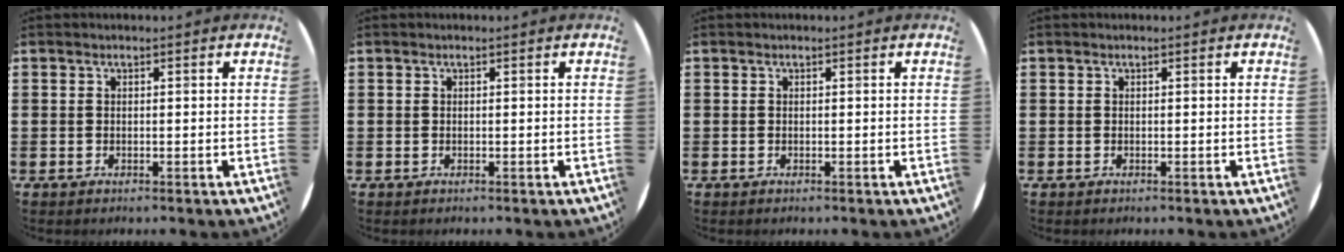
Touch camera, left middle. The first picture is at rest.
{"total": 0.0}
{"total": 0.0}
{"total": 0.0}